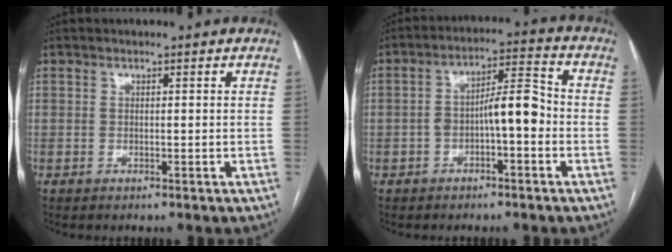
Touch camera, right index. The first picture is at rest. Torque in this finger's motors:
{"motor_torque": [0.27, -0.12, 0.22, 0.07]}